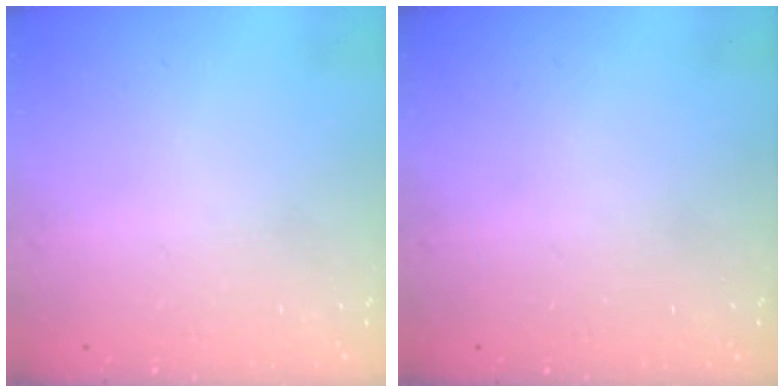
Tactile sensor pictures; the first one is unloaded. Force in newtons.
{"total": 0.0}